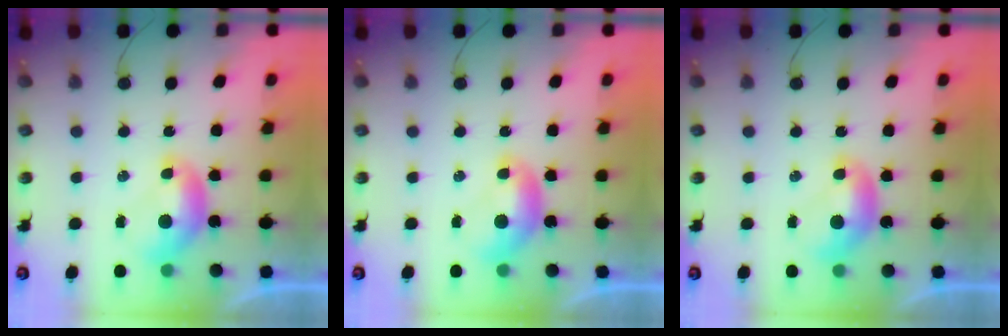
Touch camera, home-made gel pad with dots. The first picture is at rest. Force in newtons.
{"total": 0.0}
{"total": 0.0}